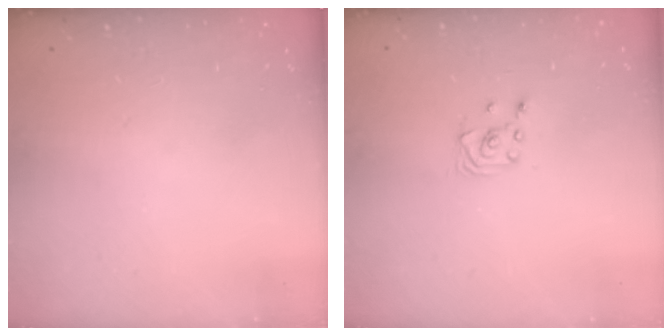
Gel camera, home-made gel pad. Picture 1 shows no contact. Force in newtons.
{"total": 2.2, "press": 2.2, "slide": 0.3}